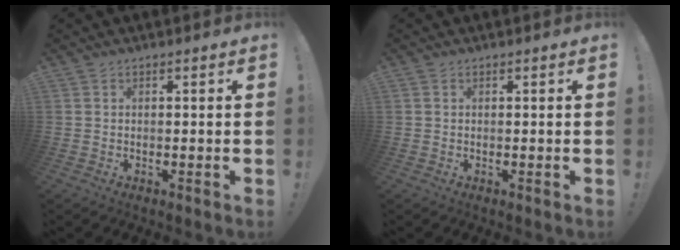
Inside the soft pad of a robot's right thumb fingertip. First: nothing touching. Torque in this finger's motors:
{"motor_torque": [0.14, 0.22, 0.46, 0.32, 0.05]}